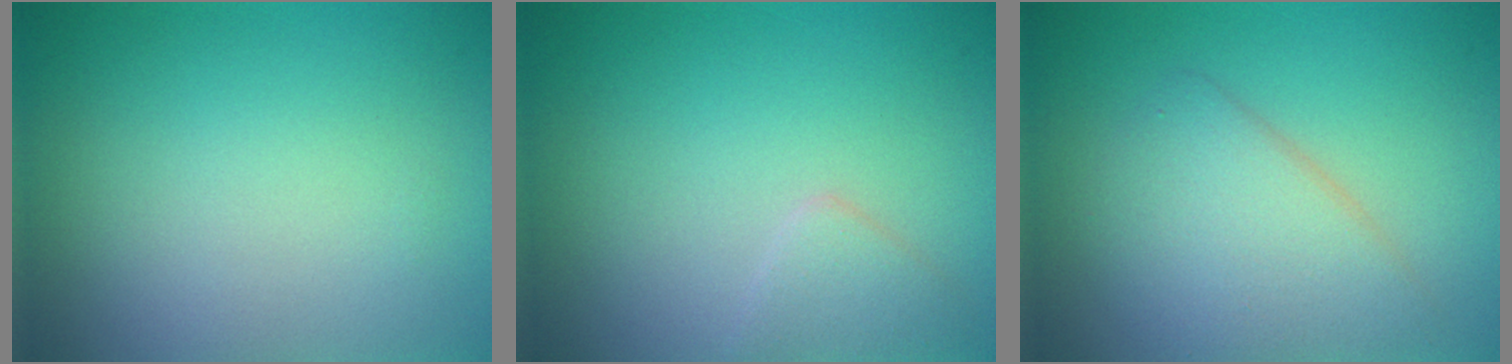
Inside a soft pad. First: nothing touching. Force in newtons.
{"total": 1.6, "press": 1.6, "slide": 0.1}
{"total": 4.1, "press": 4.1, "slide": 0.1}